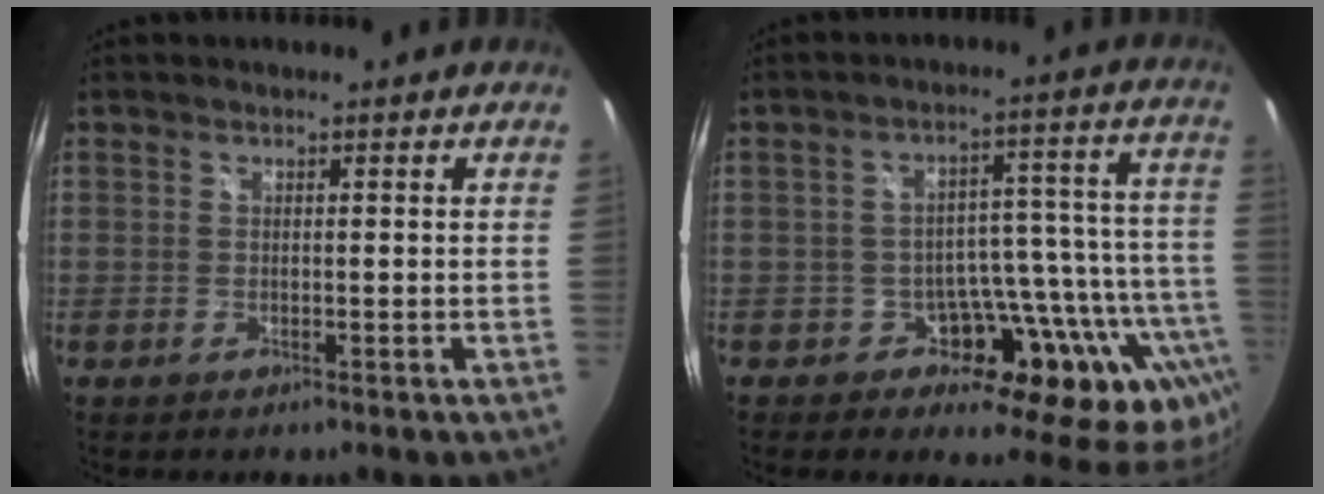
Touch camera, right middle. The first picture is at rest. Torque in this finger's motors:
{"motor_torque": [1.74, -0.40, 0.14, 0.02]}